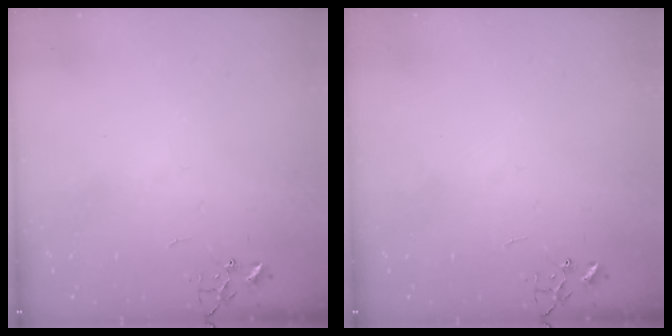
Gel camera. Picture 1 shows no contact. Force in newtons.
{"total": 0.0}